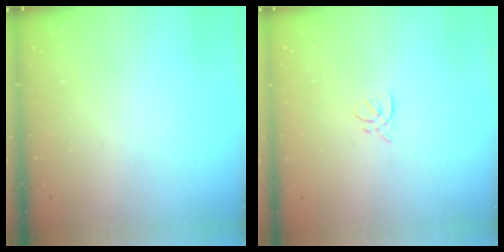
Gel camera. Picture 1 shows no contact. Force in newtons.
{"total": 2.0, "press": 1.9, "slide": 0.7}